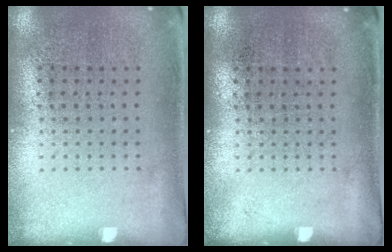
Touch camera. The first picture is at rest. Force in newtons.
{"total": 0.0}